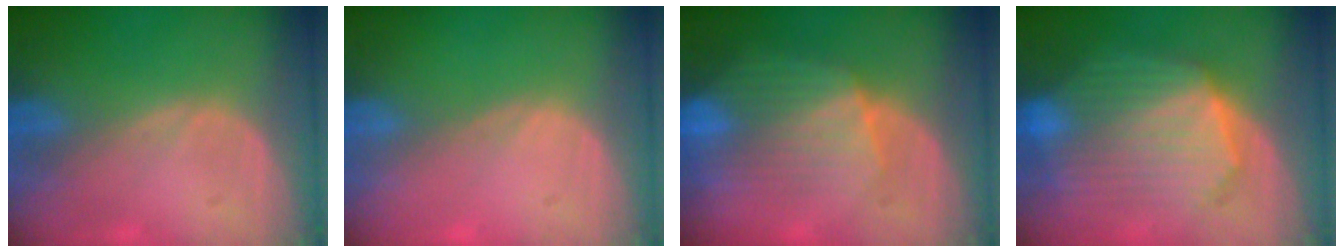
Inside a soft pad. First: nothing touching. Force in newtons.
{"total": 0.0}
{"total": 8.6, "press": 8.0, "slide": 3.2}
{"total": 10.8, "press": 10.8, "slide": 0.8}